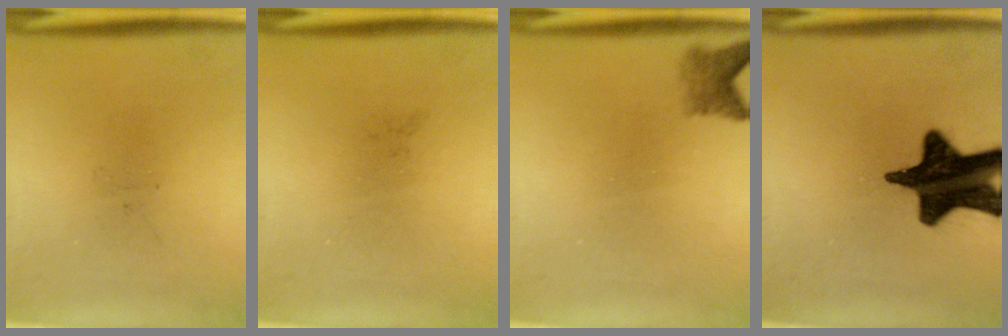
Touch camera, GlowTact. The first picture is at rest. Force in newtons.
{"total": 0.0}
{"total": 2.4}
{"total": 18.6}